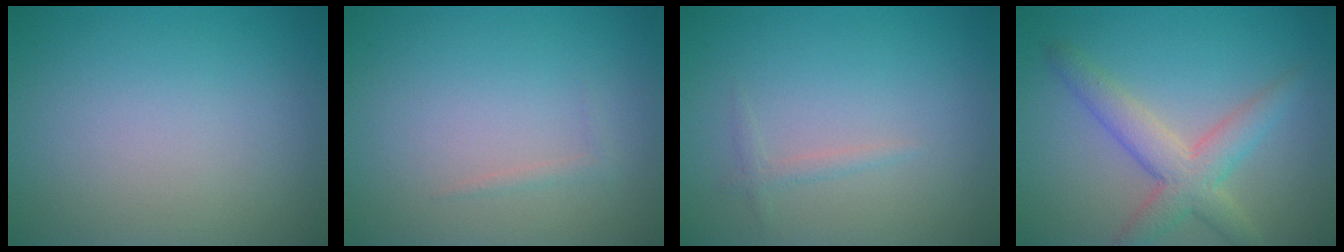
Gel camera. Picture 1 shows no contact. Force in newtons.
{"total": 0.6, "press": 0.6, "slide": 0.0}
{"total": 0.9, "press": 0.9, "slide": 0.1}
{"total": 4.4, "press": 4.4, "slide": 0.3}